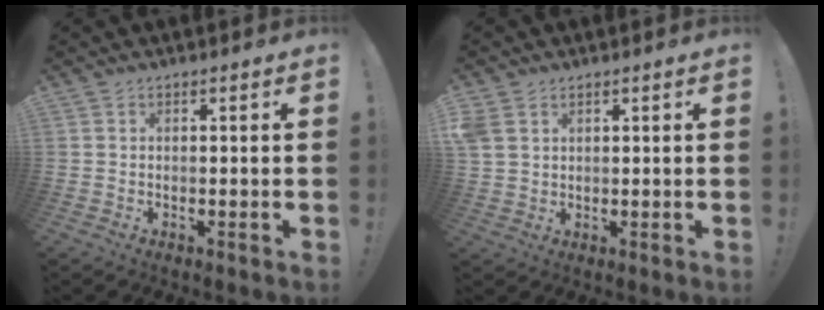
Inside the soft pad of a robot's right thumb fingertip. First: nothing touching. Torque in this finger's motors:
{"motor_torque": [-0.25, 0.26, 0.07, 0.19, 0.09]}